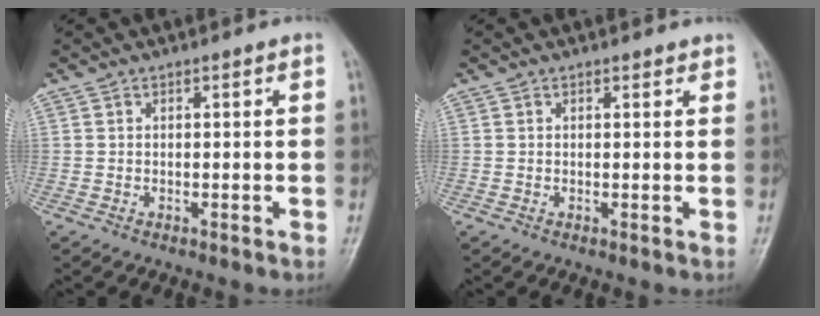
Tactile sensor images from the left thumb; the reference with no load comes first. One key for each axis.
{"total": 0.8, "fx": 0.8, "fy": 0.2, "fz": 0.2, "tx": -0.001, "ty": -0.004, "tz": 0.009}